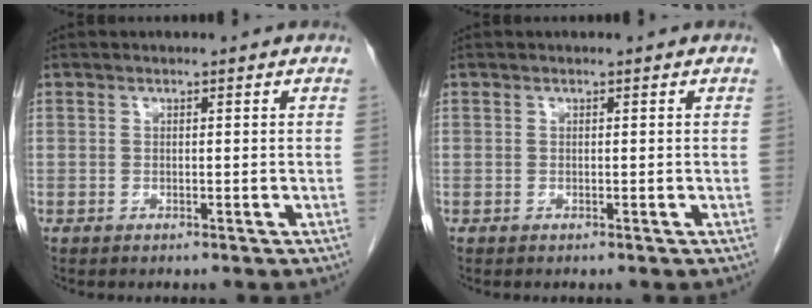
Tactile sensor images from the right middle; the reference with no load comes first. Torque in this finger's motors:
{"motor_torque": [-0.03, -0.01, -0.01, -0.01]}